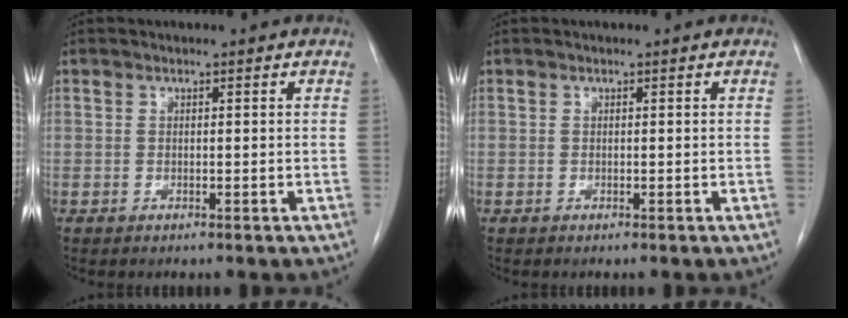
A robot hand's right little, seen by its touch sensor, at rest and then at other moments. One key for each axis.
{"total": 0.0}